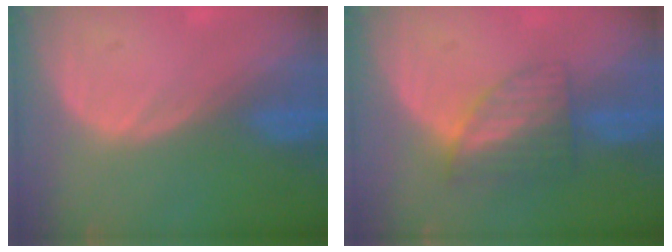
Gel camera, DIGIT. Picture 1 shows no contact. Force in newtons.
{"total": 6.4, "press": 5.7, "slide": 3.0}